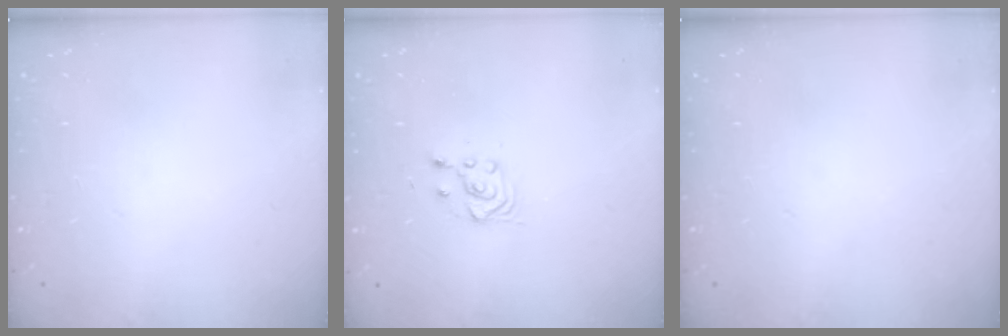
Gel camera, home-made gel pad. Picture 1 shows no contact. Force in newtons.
{"total": 3.3, "press": 3.1, "slide": 1.1}
{"total": 0.0}